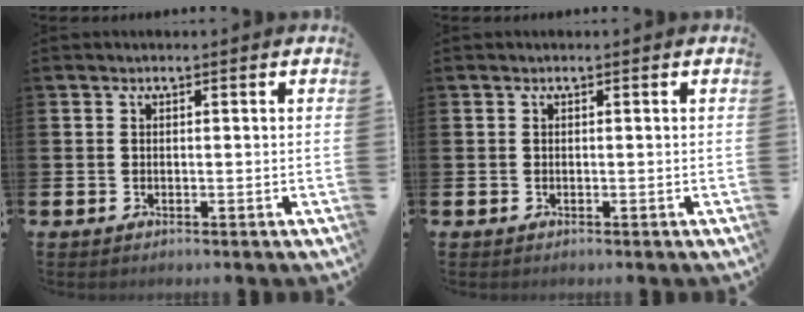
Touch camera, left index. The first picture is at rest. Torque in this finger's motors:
{"motor_torque": [0.00, 0.00, 0.00, 0.00]}